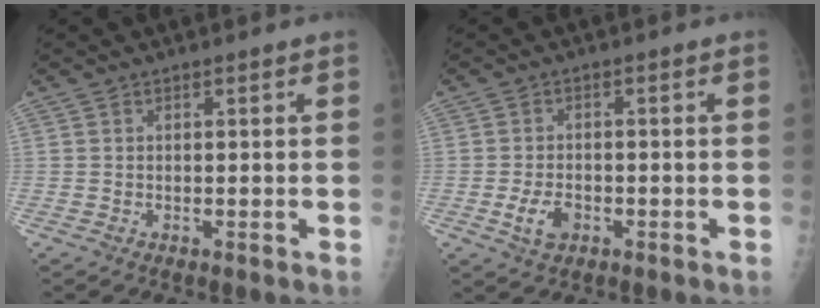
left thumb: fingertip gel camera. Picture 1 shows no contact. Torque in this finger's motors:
{"motor_torque": [0.02, 0.03, 0.13, -0.04, 0.00]}